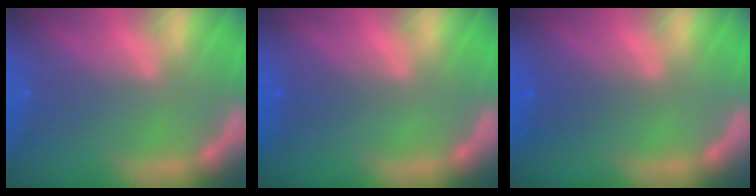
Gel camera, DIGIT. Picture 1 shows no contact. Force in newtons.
{"total": 1.0}
{"total": 1.4}